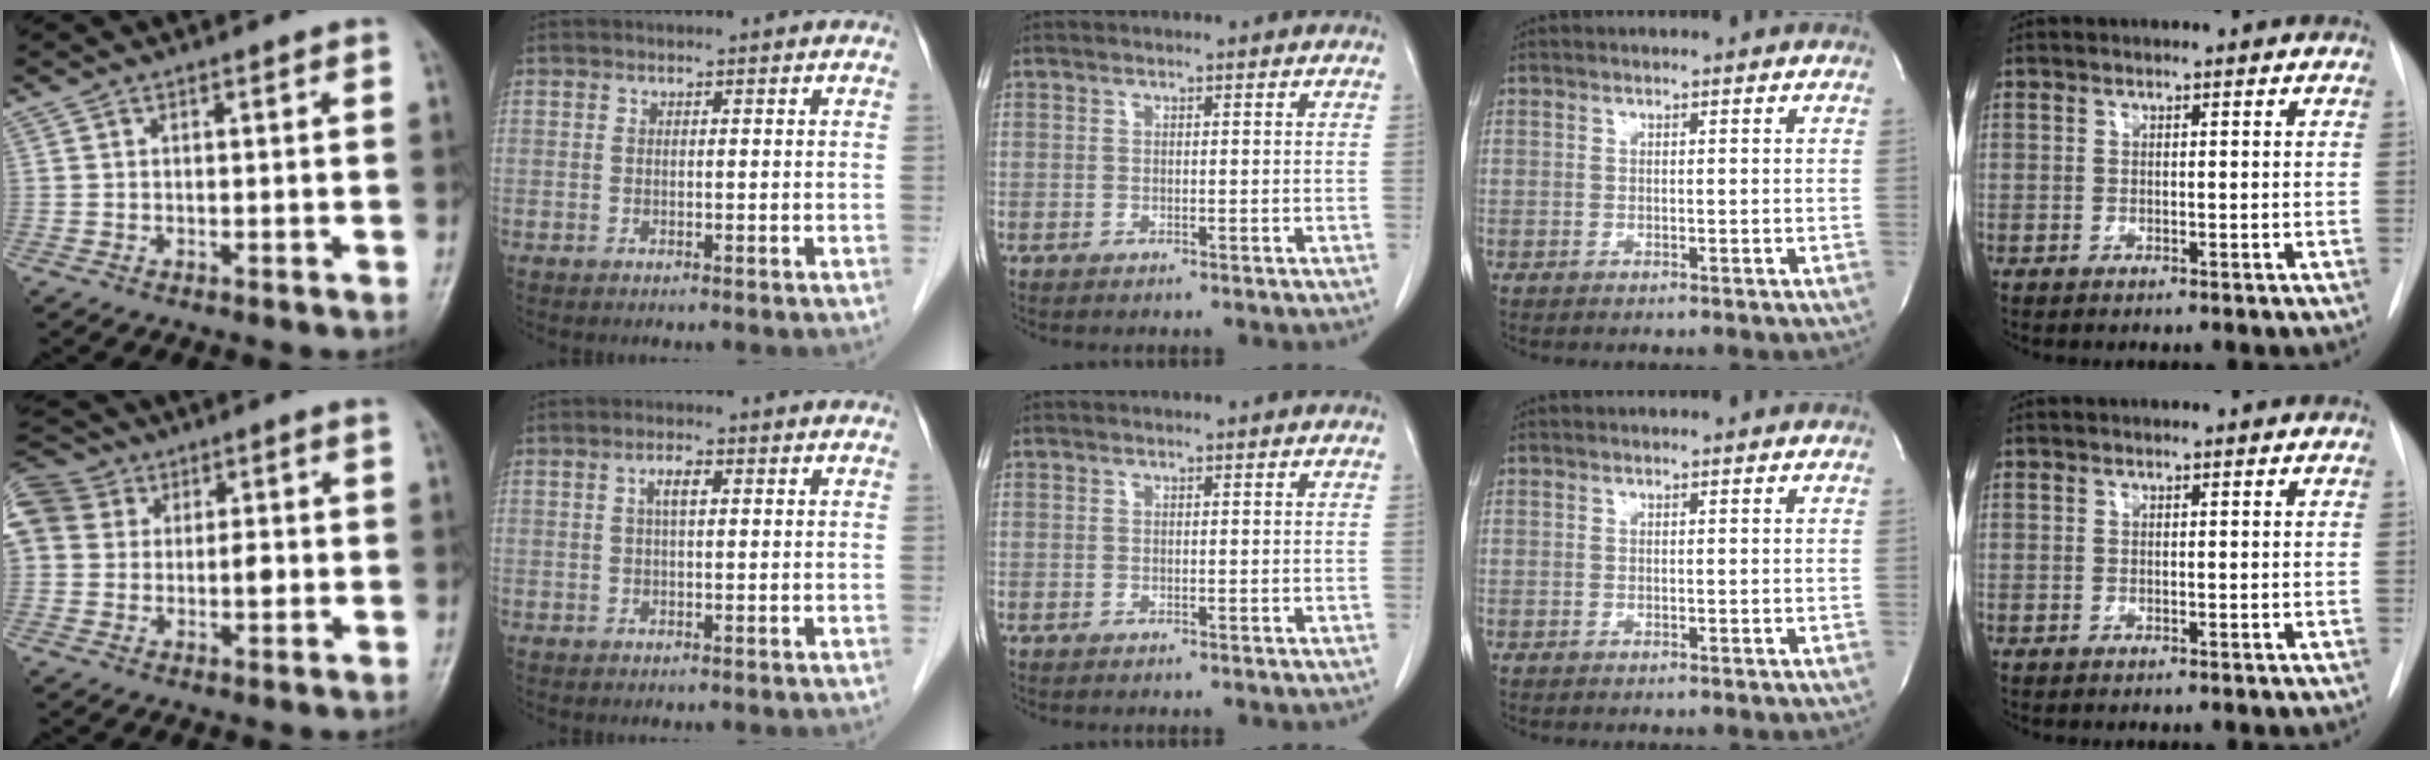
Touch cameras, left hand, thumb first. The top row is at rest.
{"thumb": {"total": 15.1, "force": [2.1, 12.0, 9.0], "torque": [-0.171, 0.026, 0.033]}, "index": {"total": 2.4, "force": [0.6, 0.7, 2.2], "torque": [-0.043, 0.009, 0.012]}}